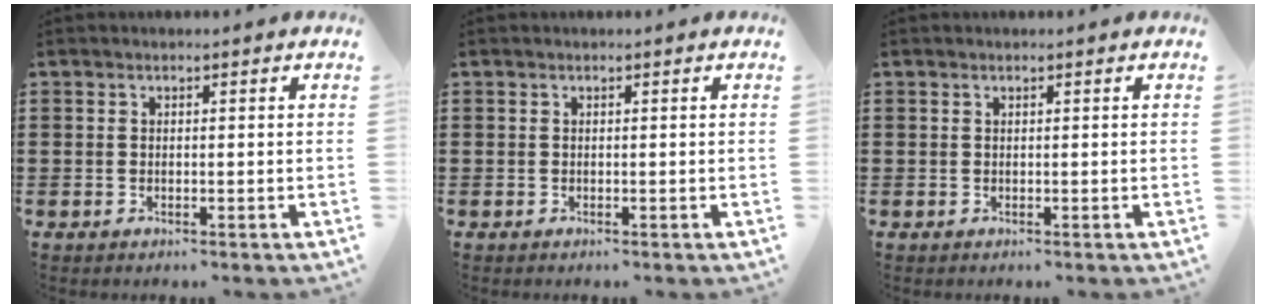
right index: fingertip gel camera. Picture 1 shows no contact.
{"total": 0.0}
{"total": 0.0}